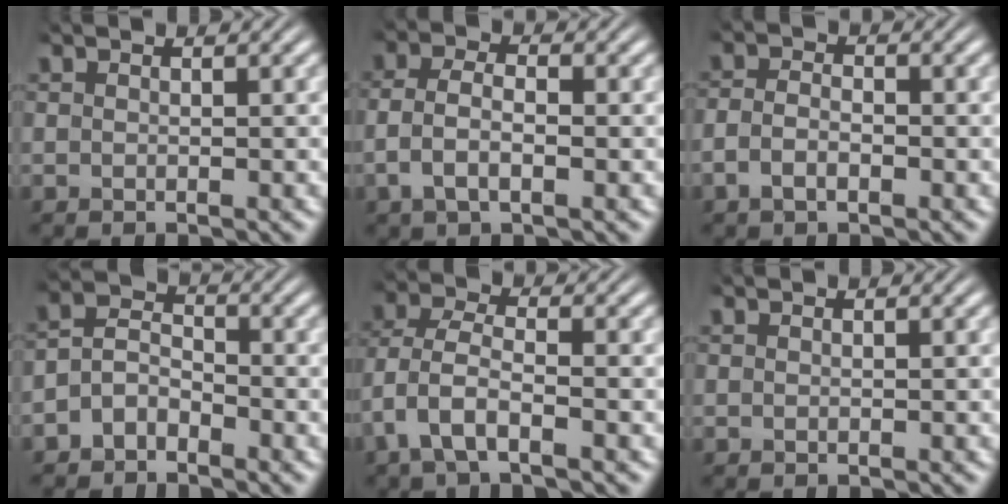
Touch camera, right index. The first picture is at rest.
{"total": 4.0, "force": [-0.8, 2.5, 3.0], "torque": [-0.074, -0.007, -0.013]}
{"total": 2.3, "force": [-1.2, 1.3, 1.5], "torque": [-0.037, -0.004, -0.021]}
{"total": 4.7, "force": [-2.0, 3.8, 1.8], "torque": [-0.032, -0.007, -0.044]}
{"total": 3.4, "force": [-0.4, 2.3, 2.5], "torque": [-0.078, -0.016, -0.003]}
{"total": 0.0}